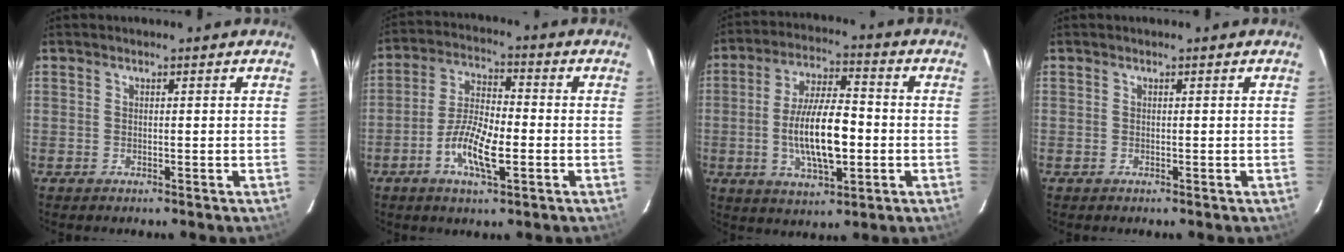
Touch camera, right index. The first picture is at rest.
{"total": 9.4, "force": [-3.4, 3.0, 8.2], "torque": [-0.167, 0.000, -0.066]}
{"total": 13.2, "force": [-2.2, 4.8, 12.1], "torque": [-0.232, -0.003, -0.034]}
{"total": 0.0}